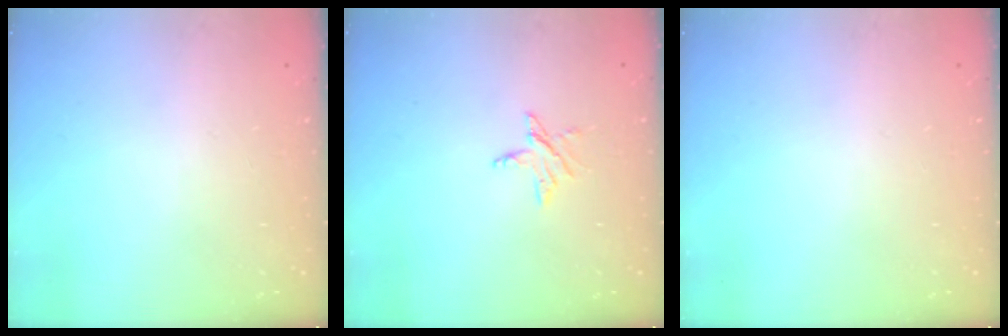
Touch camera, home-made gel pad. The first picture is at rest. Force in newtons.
{"total": 3.7, "press": 3.7, "slide": 0.2}
{"total": 0.0}